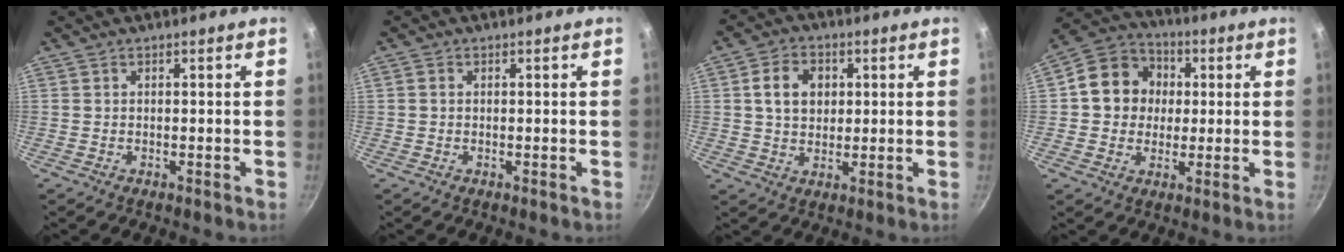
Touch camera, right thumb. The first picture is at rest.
{"total": 0.7, "force": [0.1, 0.6, 0.4], "torque": [-0.006, 0.004, 0.000]}
{"total": 7.5, "force": [1.6, 5.9, 4.4], "torque": [-0.057, 0.005, 0.022]}
{"total": 11.8, "force": [1.4, 10.5, 5.2], "torque": [-0.056, 0.016, 0.008]}